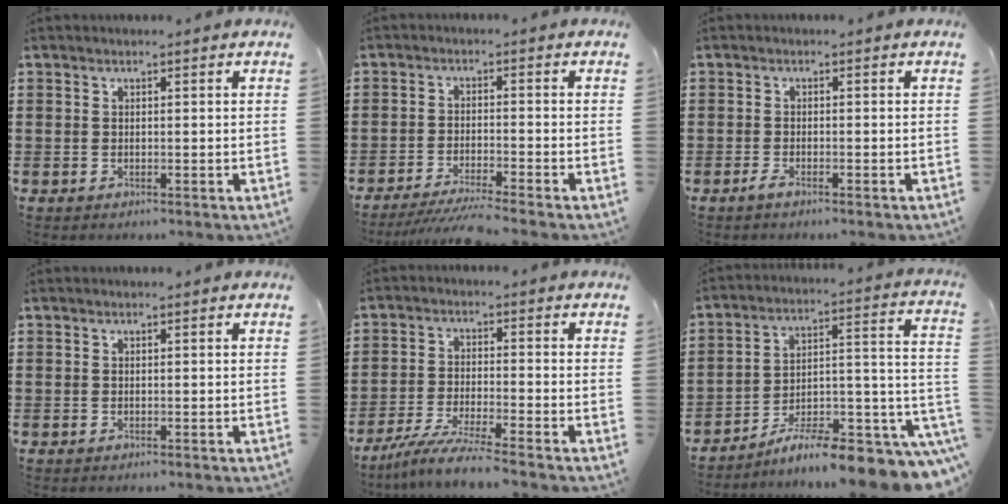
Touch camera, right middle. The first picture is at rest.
{"total": 4.2, "force": [-3.8, -0.1, 1.7], "torque": [-0.035, -0.008, -0.076]}
{"total": 1.3, "force": [-1.0, 0.2, 0.8], "torque": [-0.024, -0.004, -0.021]}
{"total": 0.0}
{"total": 6.1, "force": [-5.4, -0.4, 2.8], "torque": [-0.063, -0.017, -0.105]}
{"total": 9.4, "force": [-7.7, 1.2, 5.3], "torque": [-0.069, 0.003, -0.141]}